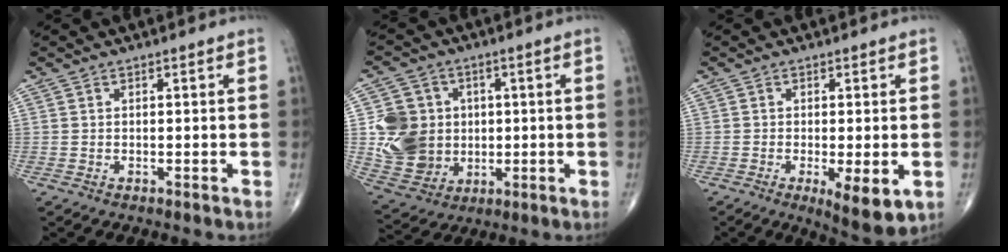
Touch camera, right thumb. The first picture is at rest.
{"total": 12.9, "force": [0.6, 11.4, 6.0], "torque": [-0.080, 0.000, 0.026]}
{"total": 7.7, "force": [-2.3, 2.2, 7.0], "torque": [-0.103, -0.020, -0.033]}